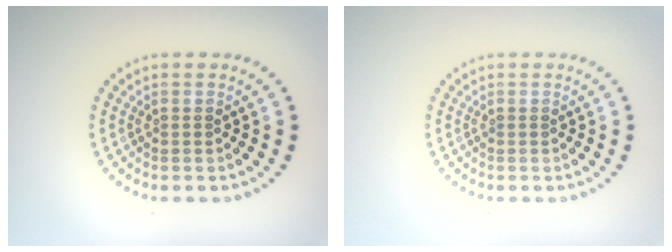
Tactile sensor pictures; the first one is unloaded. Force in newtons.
{"total": 0.0}